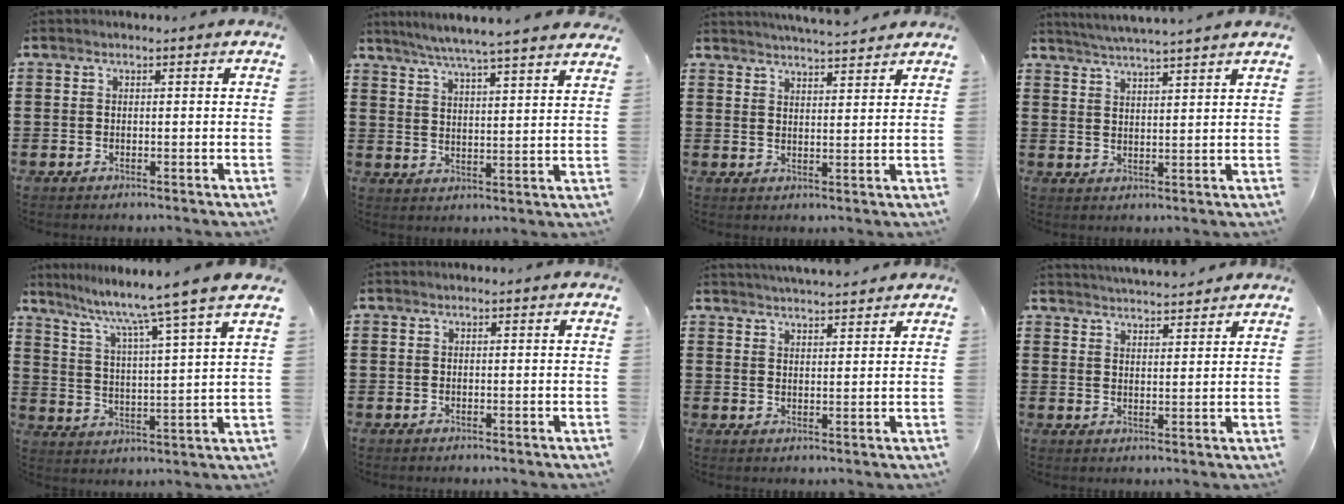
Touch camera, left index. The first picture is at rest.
{"total": 5.5, "force": [5.0, -1.0, 2.1], "torque": [-0.058, -0.031, 0.085]}
{"total": 3.5, "force": [3.5, -0.3, 0.3], "torque": [-0.017, -0.016, 0.062]}
{"total": 3.8, "force": [3.6, -1.0, 0.7], "torque": [-0.026, -0.019, 0.064]}
{"total": 7.8, "force": [6.6, -1.8, 3.8], "torque": [-0.101, -0.050, 0.100]}
{"total": 0.0}
{"total": 3.1, "force": [3.1, 0.0, 0.2], "torque": [-0.014, -0.011, 0.057]}
{"total": 3.3, "force": [3.3, -0.1, 0.0], "torque": [-0.010, -0.015, 0.060]}